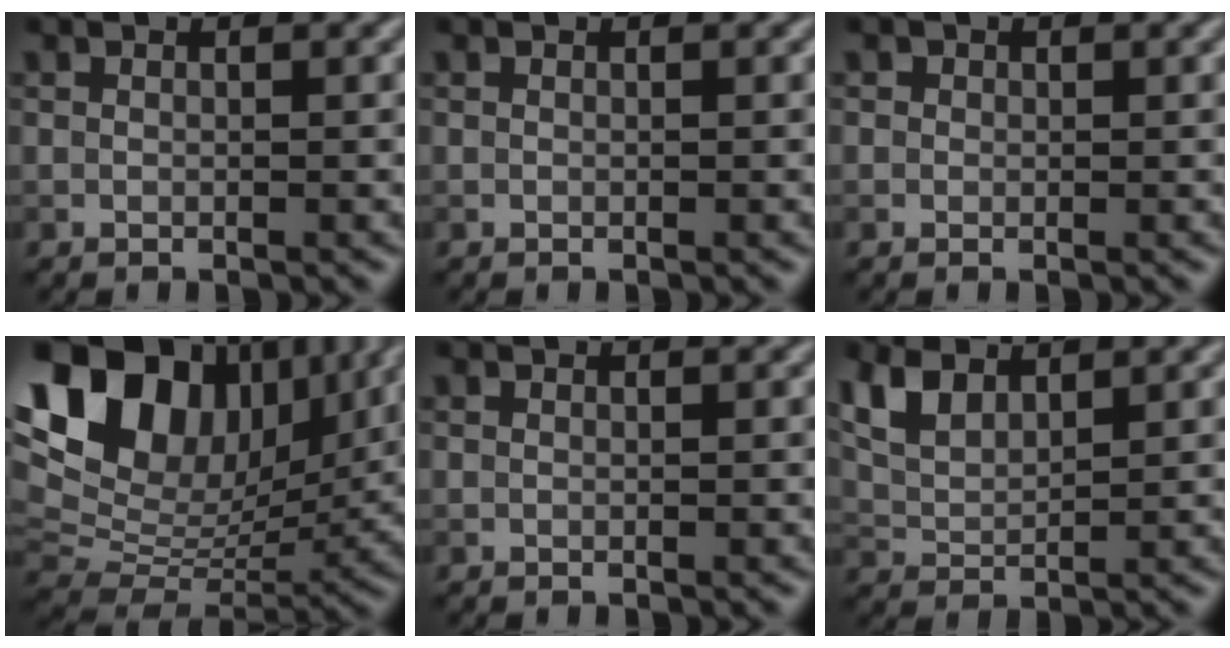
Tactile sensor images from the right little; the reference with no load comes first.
{"total": 0.0}
{"total": 0.6, "force": [0.2, 0.5, 0.1], "torque": [0.002, -0.003, -0.001]}
{"total": 16.3, "force": [7.7, 10.6, 9.8], "torque": [-0.213, 0.035, 0.148]}
{"total": 0.0}
{"total": 4.2, "force": [2.6, 2.1, 2.5], "torque": [-0.064, 0.006, 0.056]}